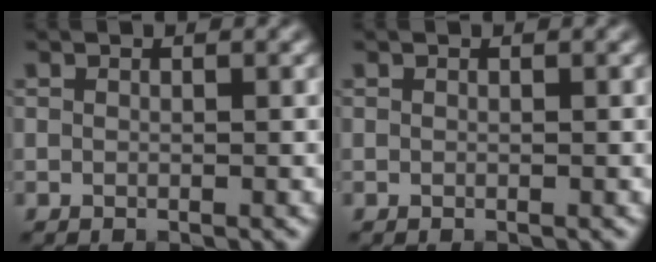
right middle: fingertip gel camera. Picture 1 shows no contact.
{"total": 0.0}